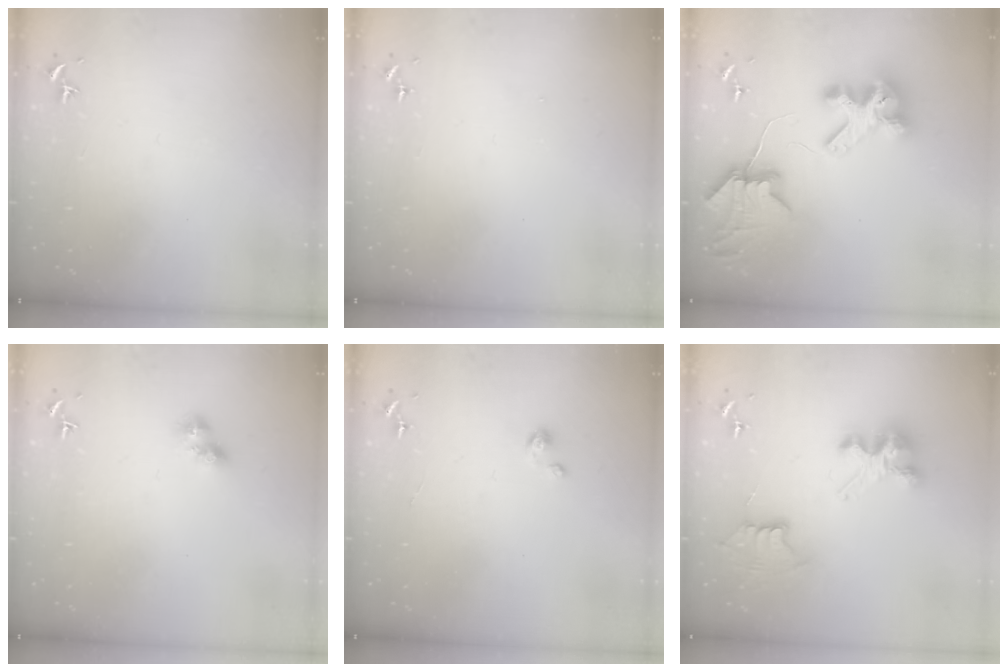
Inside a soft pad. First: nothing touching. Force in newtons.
{"total": 0.0}
{"total": 9.4, "press": 9.4, "slide": 1.2}
{"total": 4.7, "press": 4.6, "slide": 0.8}
{"total": 2.7, "press": 2.7, "slide": 0.2}
{"total": 9.7, "press": 9.6, "slide": 0.7}